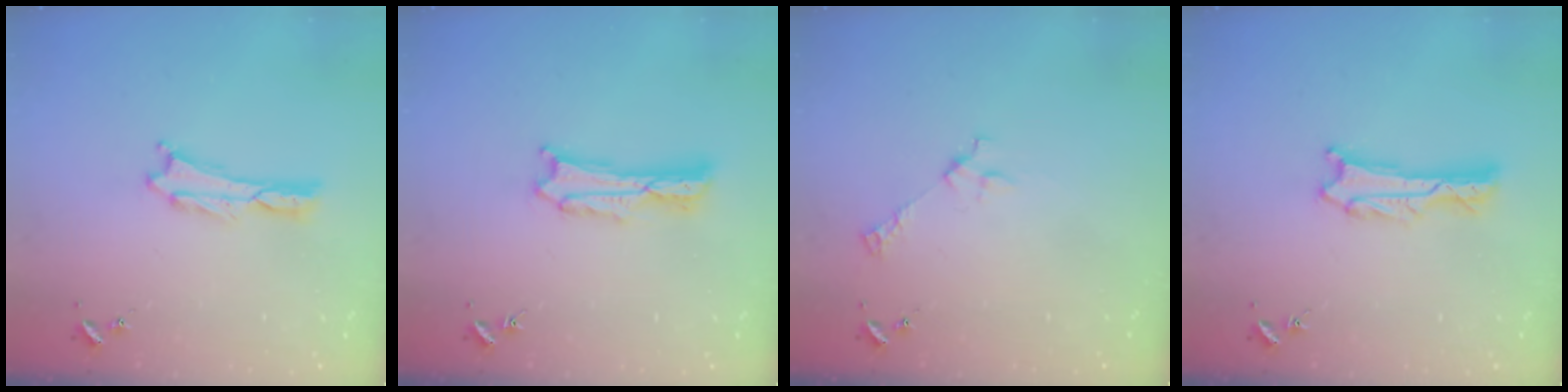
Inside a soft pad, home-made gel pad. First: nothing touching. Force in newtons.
{"total": 2.7, "press": 2.7, "slide": 0.3}
{"total": 2.9, "press": 2.9, "slide": 0.2}
{"total": 1.2, "press": 1.2, "slide": 0.1}